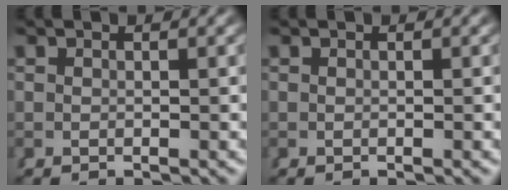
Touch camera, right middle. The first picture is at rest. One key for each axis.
{"total": 0.0}